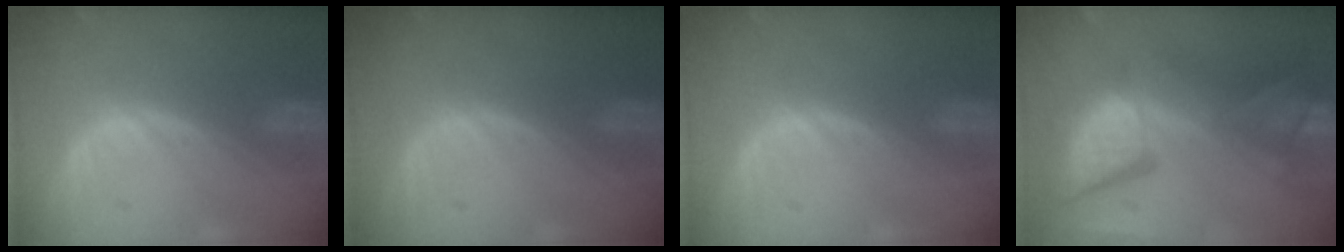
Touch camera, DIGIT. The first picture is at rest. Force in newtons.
{"total": 0.0}
{"total": 0.0}
{"total": 13.5, "press": 11.0, "slide": 7.8}